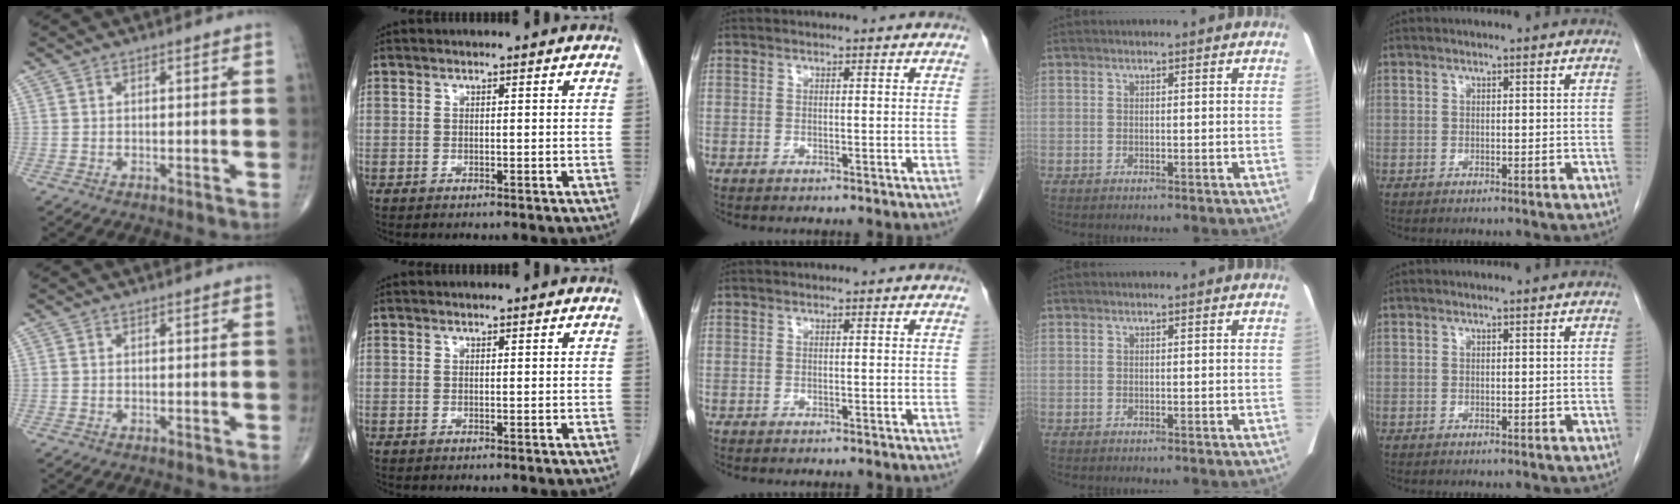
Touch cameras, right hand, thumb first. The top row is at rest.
{}